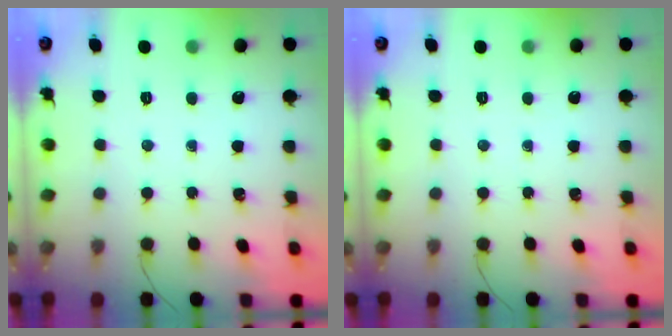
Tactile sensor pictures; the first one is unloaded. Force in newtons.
{"total": 0.0}